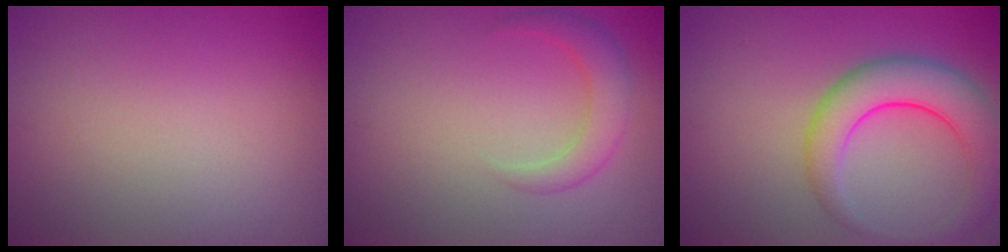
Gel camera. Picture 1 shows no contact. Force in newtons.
{"total": 2.9, "press": 2.9, "slide": 0.2}
{"total": 6.3, "press": 6.2, "slide": 0.4}